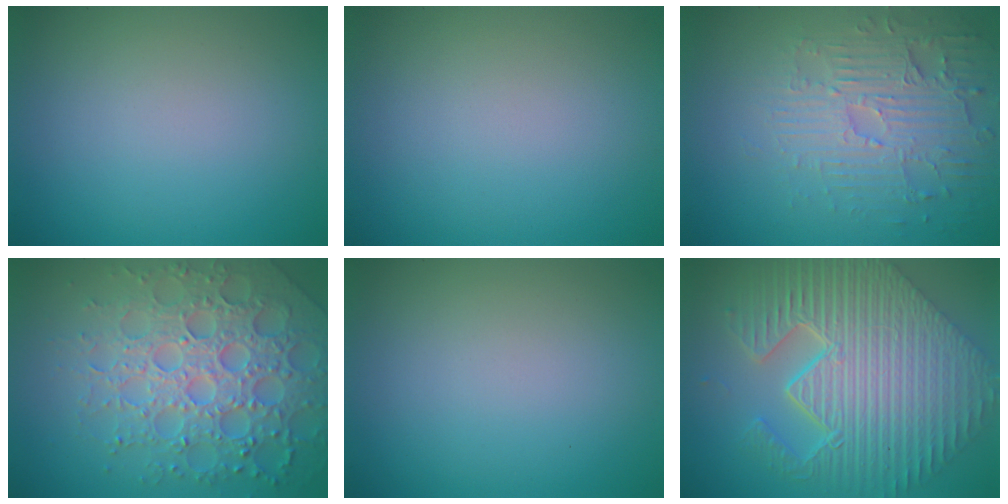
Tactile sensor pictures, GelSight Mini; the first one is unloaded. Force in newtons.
{"total": 0.0}
{"total": 4.1, "press": 3.8, "slide": 1.5}
{"total": 7.3, "press": 7.2, "slide": 1.6}
{"total": 0.0}
{"total": 11.6, "press": 7.8, "slide": 8.5}